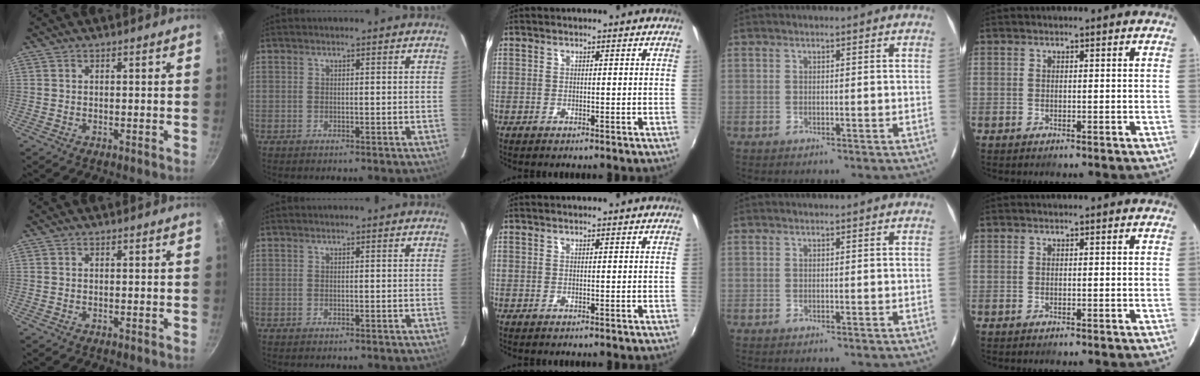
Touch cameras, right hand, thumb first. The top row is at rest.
{}